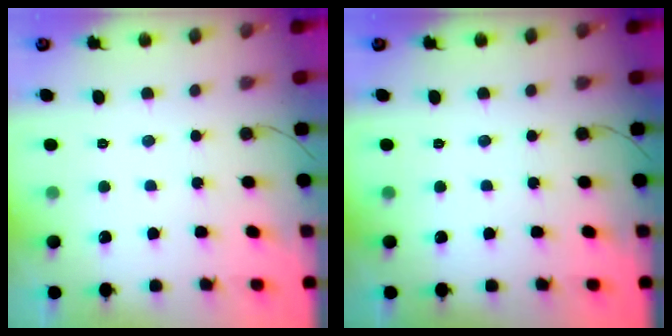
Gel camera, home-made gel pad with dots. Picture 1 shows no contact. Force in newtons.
{"total": 0.0}